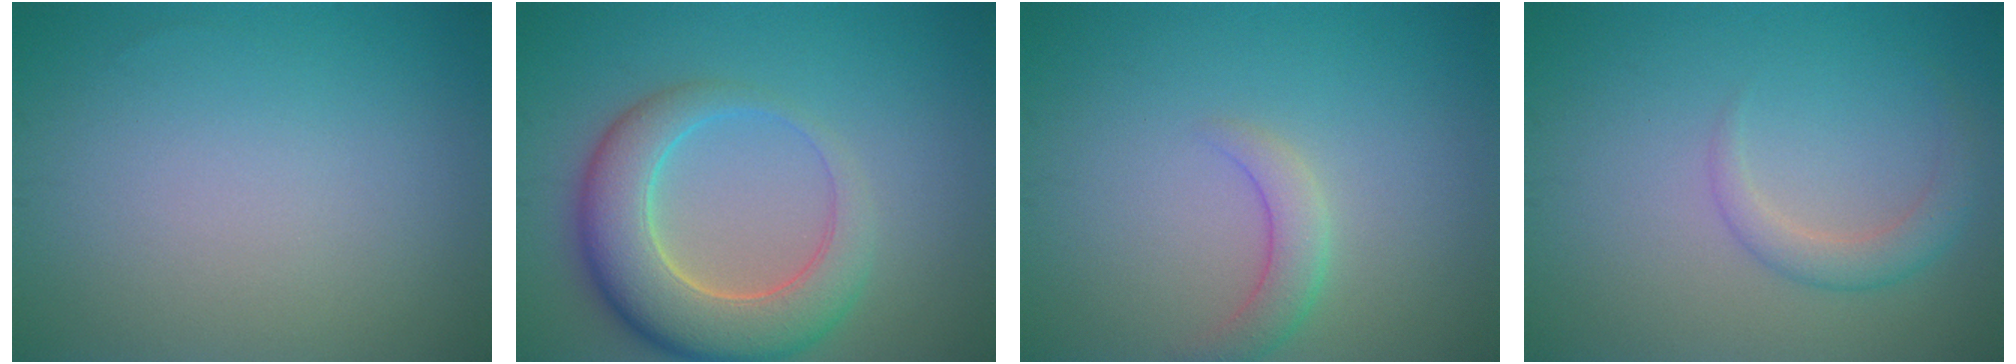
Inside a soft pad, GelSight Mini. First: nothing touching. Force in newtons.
{"total": 7.7, "press": 7.7, "slide": 0.6}
{"total": 2.3, "press": 2.2, "slide": 0.1}
{"total": 2.3, "press": 2.2, "slide": 0.1}